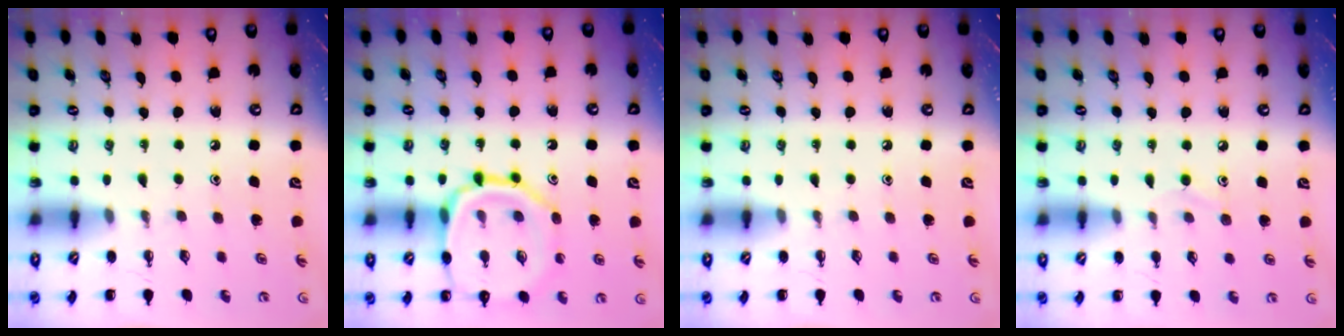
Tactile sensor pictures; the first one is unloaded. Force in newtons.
{"total": 14.2, "press": 14.2, "slide": 1.1}
{"total": 0.0}
{"total": 6.3, "press": 5.9, "slide": 2.2}